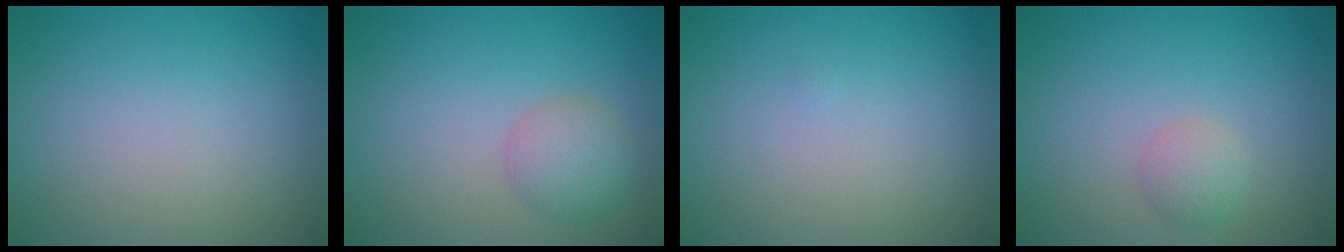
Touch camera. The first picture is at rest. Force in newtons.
{"total": 2.9, "press": 2.8, "slide": 0.3}
{"total": 0.0}
{"total": 1.7, "press": 1.7, "slide": 0.1}